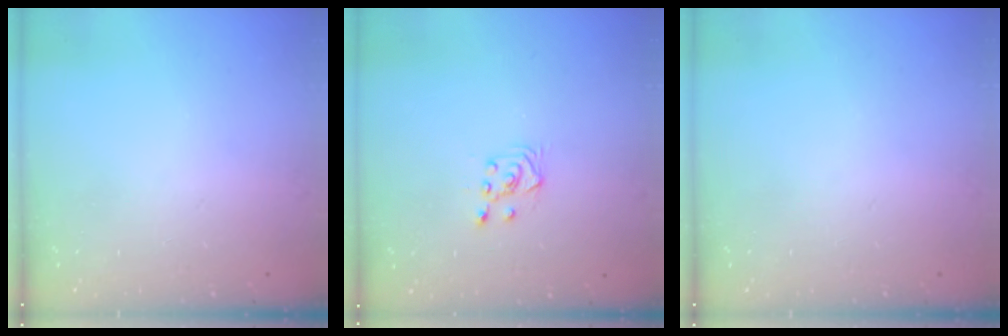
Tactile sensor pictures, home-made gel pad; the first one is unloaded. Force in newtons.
{"total": 4.5, "press": 4.4, "slide": 0.8}
{"total": 0.0}